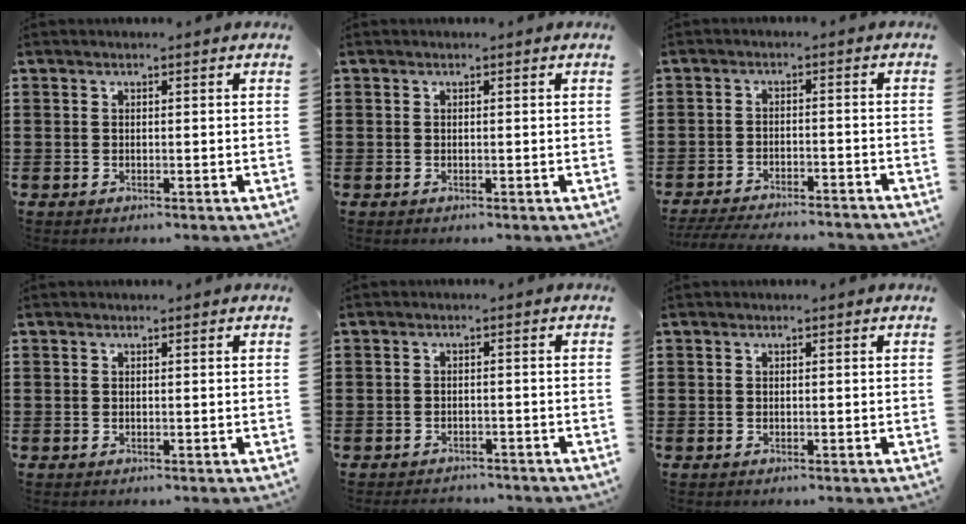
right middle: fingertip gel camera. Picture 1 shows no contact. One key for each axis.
{"total": 0.0}
{"total": 4.7, "fx": -4.6, "fy": 0.2, "fz": 1.0, "tx": -0.020, "ty": -0.005, "tz": -0.093}
{"total": 0.0}
{"total": 2.2, "fx": -2.1, "fy": 0.4, "fz": -0.2, "tx": -0.003, "ty": -0.001, "tz": -0.048}
{"total": 0.0}